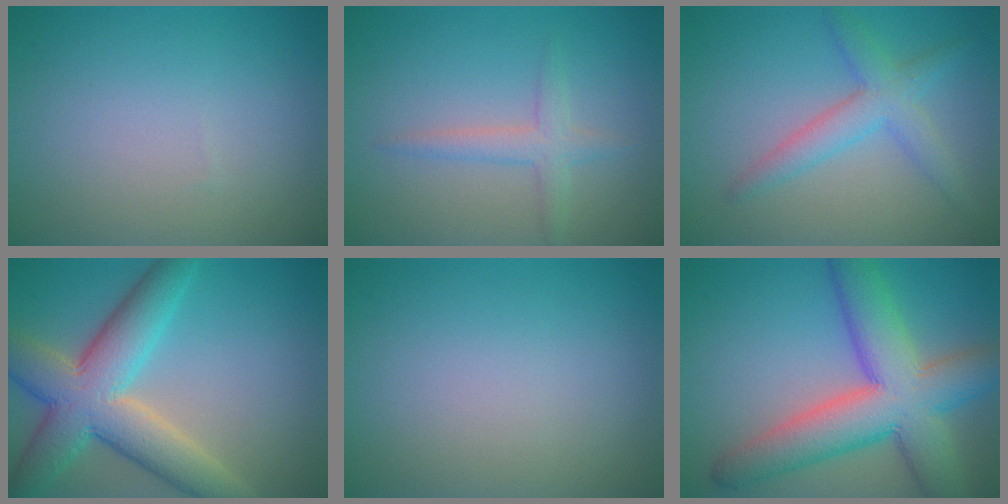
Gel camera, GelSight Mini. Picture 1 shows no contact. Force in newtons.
{"total": 2.2, "press": 2.2, "slide": 0.1}
{"total": 3.6, "press": 3.6, "slide": 0.0}
{"total": 9.1, "press": 9.1, "slide": 0.5}
{"total": 0.0}
{"total": 10.3, "press": 10.3, "slide": 0.3}